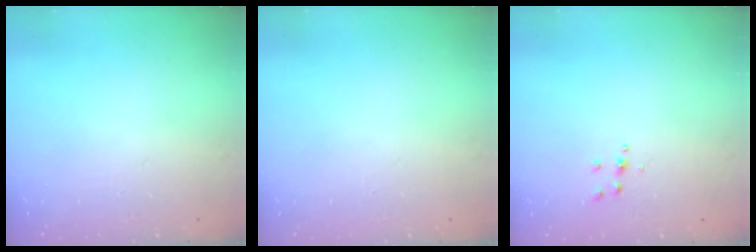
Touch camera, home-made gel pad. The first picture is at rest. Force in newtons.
{"total": 0.0}
{"total": 3.6, "press": 3.6, "slide": 0.3}